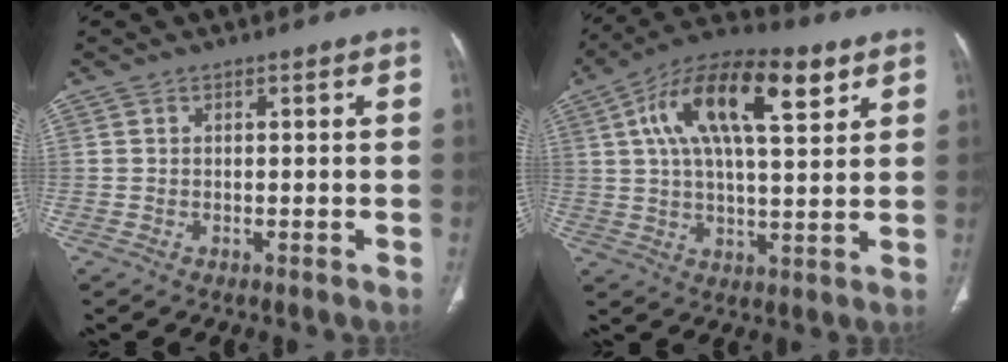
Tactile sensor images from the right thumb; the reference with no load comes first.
{"total": 18.8, "force": [7.3, 7.5, 15.6], "torque": [-0.256, 0.009, 0.115]}